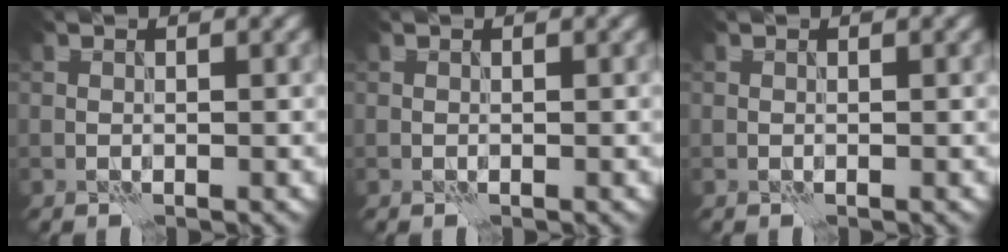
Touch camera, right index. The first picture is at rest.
{"total": 0.0}
{"total": 0.0}